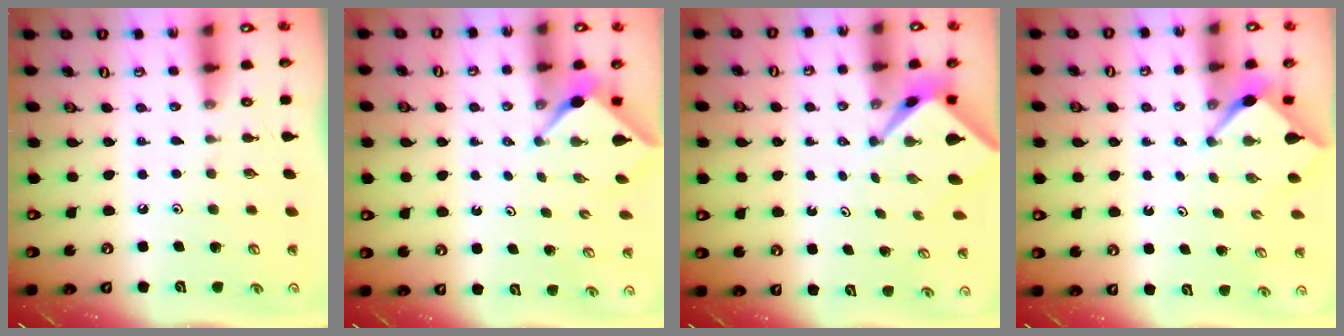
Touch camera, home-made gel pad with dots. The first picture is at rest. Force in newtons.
{"total": 2.3, "press": 2.3, "slide": 0.3}
{"total": 2.5, "press": 2.5, "slide": 0.2}
{"total": 2.6, "press": 2.6, "slide": 0.3}